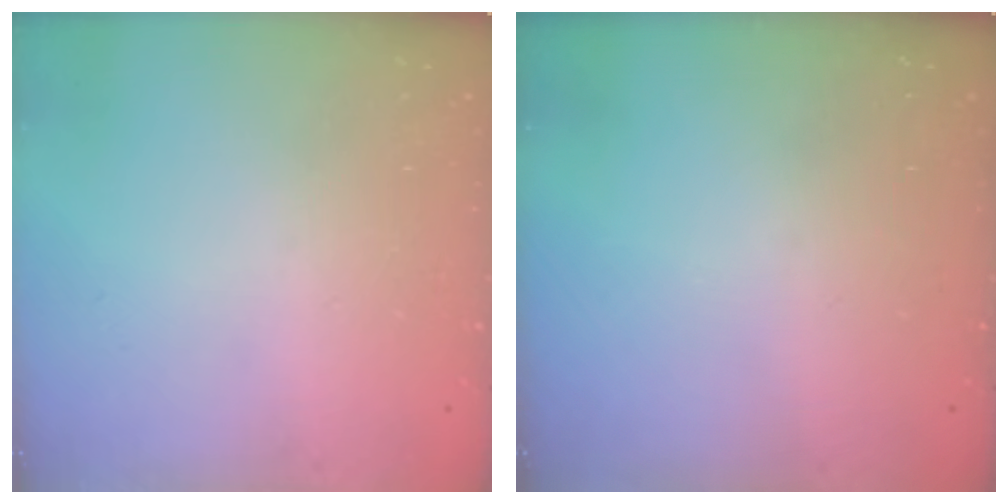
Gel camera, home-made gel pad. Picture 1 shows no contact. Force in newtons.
{"total": 0.0}